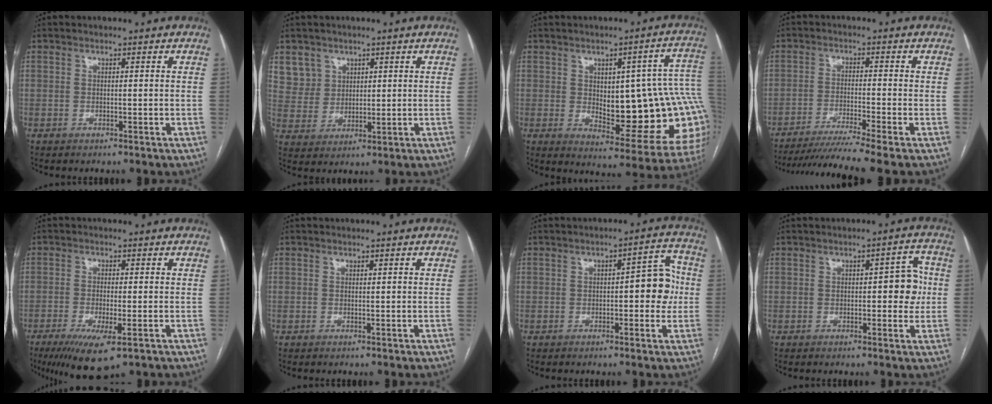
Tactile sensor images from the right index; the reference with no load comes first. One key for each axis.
{"total": 7.6, "fx": 4.9, "fy": 5.8, "fz": 0.8, "tx": -0.024, "ty": 0.016, "tz": 0.117}
{"total": 20.6, "fx": 0.5, "fy": 6.4, "fz": 19.6, "tx": -0.182, "ty": 0.019, "tz": 0.026}
{"total": 9.4, "fx": -7.9, "fy": -2.6, "fz": 4.4, "tx": -0.061, "ty": -0.029, "tz": -0.130}
{"total": 8.3, "fx": -4.4, "fy": 1.5, "fz": 6.8, "tx": -0.120, "ty": -0.023, "tz": -0.068}
{"total": 0.0}
{"total": 6.8, "fx": -0.2, "fy": 2.4, "fz": 6.4, "tx": -0.073, "ty": 0.025, "tz": -0.004}
{"total": 5.3, "fx": 0.1, "fy": 2.1, "fz": 4.8, "tx": -0.051, "ty": 0.017, "tz": -0.001}